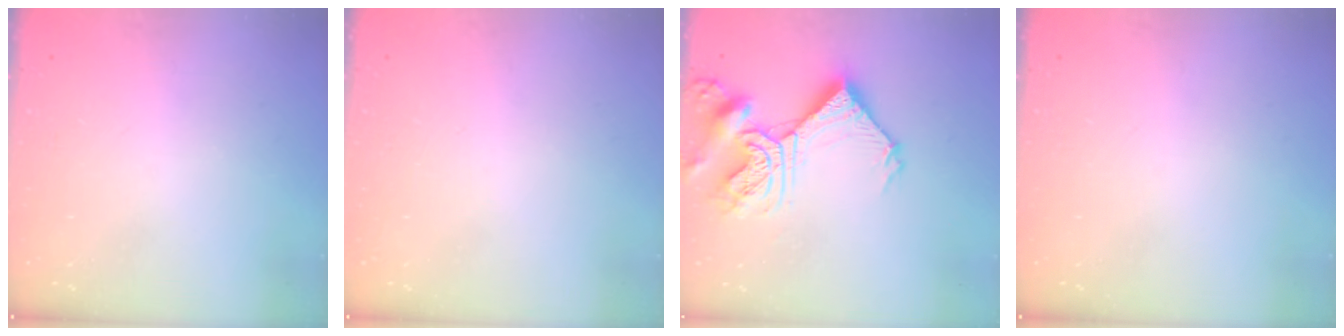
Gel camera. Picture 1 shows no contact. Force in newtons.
{"total": 2.0, "press": 2.0, "slide": 0.1}
{"total": 15.0, "press": 14.9, "slide": 1.5}
{"total": 0.0}